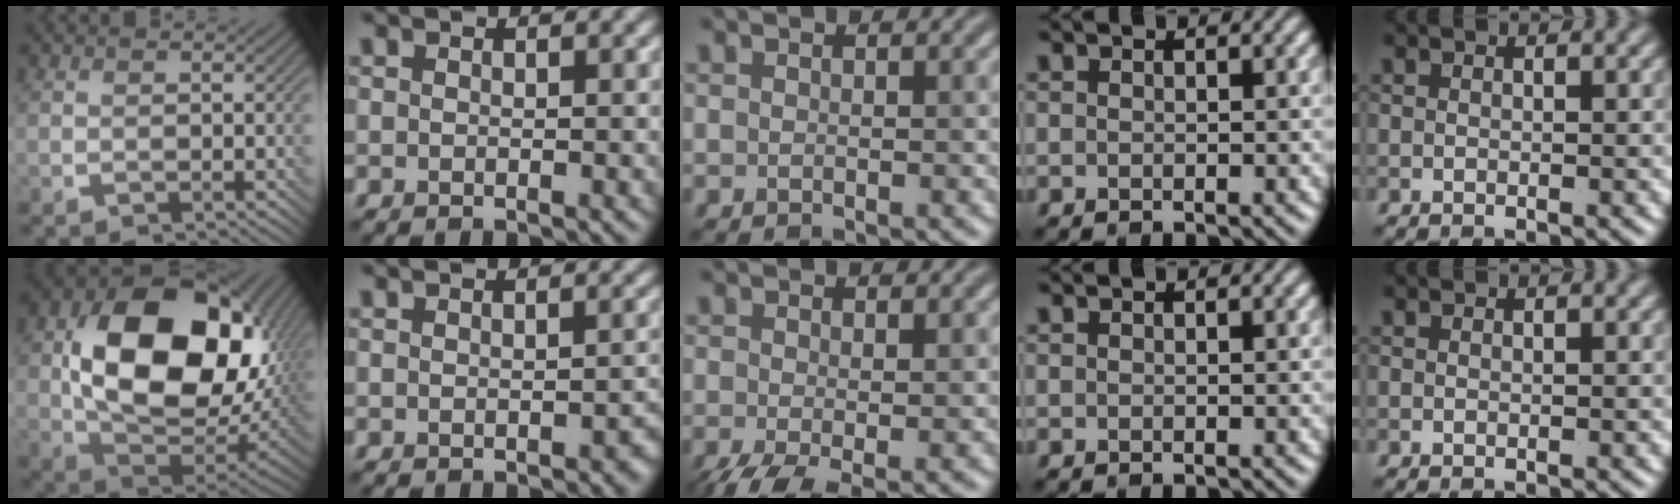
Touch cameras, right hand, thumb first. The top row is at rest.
{"thumb": {"total": 19.0, "force": [3.6, 13.0, 13.3], "torque": [-0.249, -0.035, 0.094]}, "index": {"total": 1.3, "force": [-0.7, 0.5, 1.0], "torque": [-0.016, -0.001, -0.007]}, "middle": {"total": 3.8, "force": [-1.6, 1.3, 3.2], "torque": [-0.067, -0.011, -0.031]}}